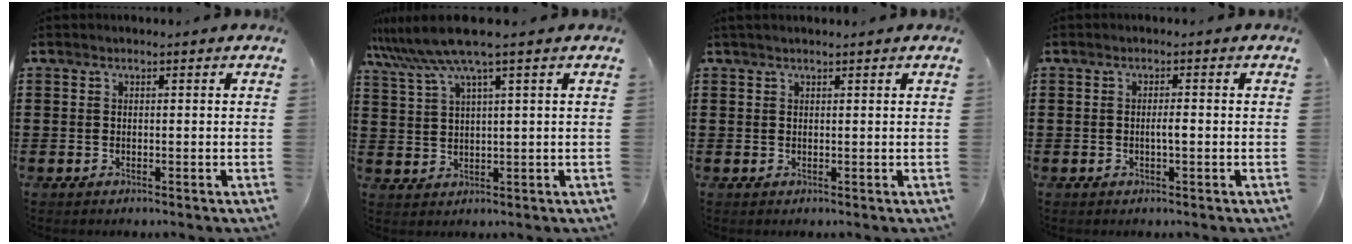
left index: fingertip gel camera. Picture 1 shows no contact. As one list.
[{"total": 6.6, "force": [4.4, -0.2, 4.9], "torque": [-0.116, -0.014, 0.075]}, {"total": 0.7, "force": [0.6, 0.0, 0.4], "torque": [-0.009, 0.001, 0.011]}, {"total": 1.5, "force": [-0.3, 0.2, 1.4], "torque": [-0.027, 0.000, -0.006]}]